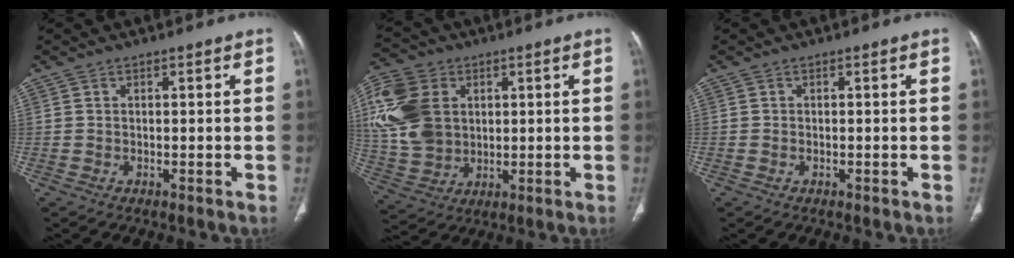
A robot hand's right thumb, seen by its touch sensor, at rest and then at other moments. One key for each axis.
{"total": 16.7, "fx": 3.8, "fy": 12.7, "fz": 10.2, "tx": -0.206, "ty": 0.000, "tz": 0.077}
{"total": 0.0}